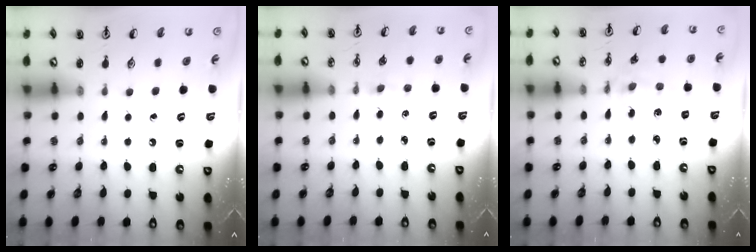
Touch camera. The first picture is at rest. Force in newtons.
{"total": 1.4, "press": 1.4, "slide": 0.3}
{"total": 1.6, "press": 1.6, "slide": 0.1}